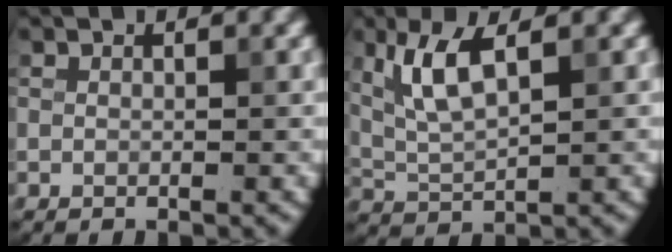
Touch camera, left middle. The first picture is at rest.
{"total": 4.6, "force": [2.0, 1.4, 4.0], "torque": [-0.090, 0.000, 0.043]}